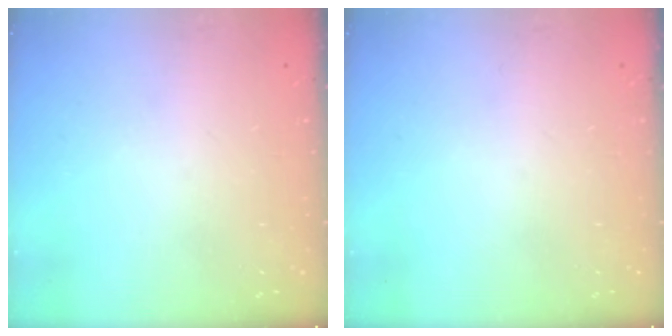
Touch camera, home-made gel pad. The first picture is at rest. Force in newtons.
{"total": 0.0}